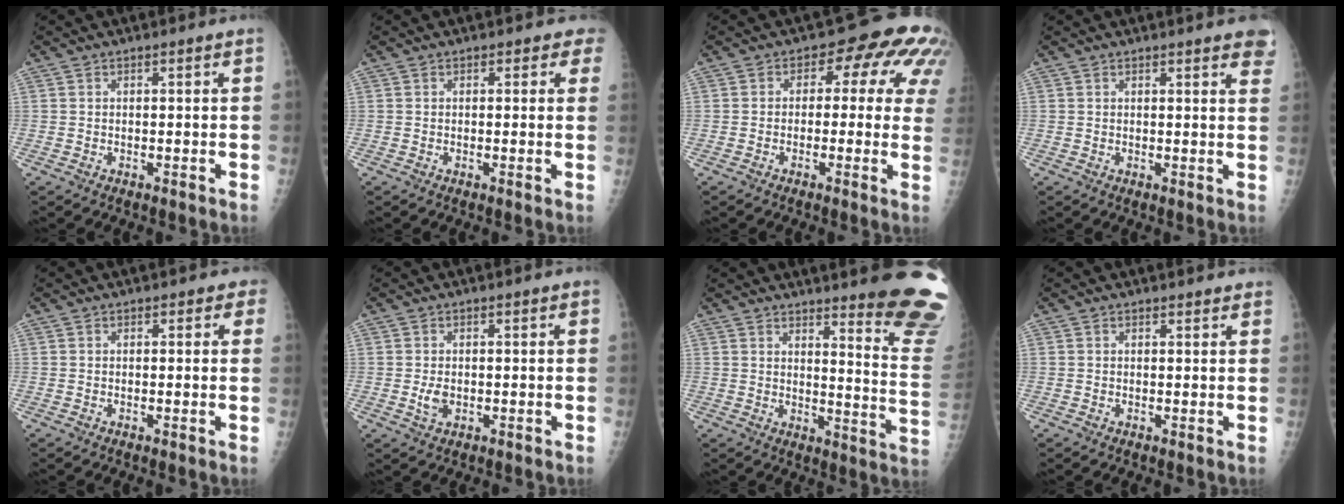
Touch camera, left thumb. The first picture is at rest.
{"total": 2.6, "force": [1.3, 1.7, 1.4], "torque": [0.012, -0.003, 0.000]}
{"total": 12.2, "force": [2.7, 6.8, 9.8], "torque": [-0.066, 0.021, 0.018]}
{"total": 6.0, "force": [4.4, 1.5, 3.8], "torque": [-0.025, -0.009, 0.039]}
{"total": 2.1, "force": [0.7, 1.4, 1.3], "torque": [0.011, 0.004, -0.002]}
{"total": 2.5, "force": [-0.4, 1.7, 1.8], "torque": [-0.029, -0.002, -0.006]}
{"total": 17.5, "force": [14.7, 1.5, 9.5], "torque": [-0.091, -0.156, 0.167]}
{"total": 1.2, "force": [1.1, 0.5, 0.2], "torque": [0.005, -0.003, 0.011]}